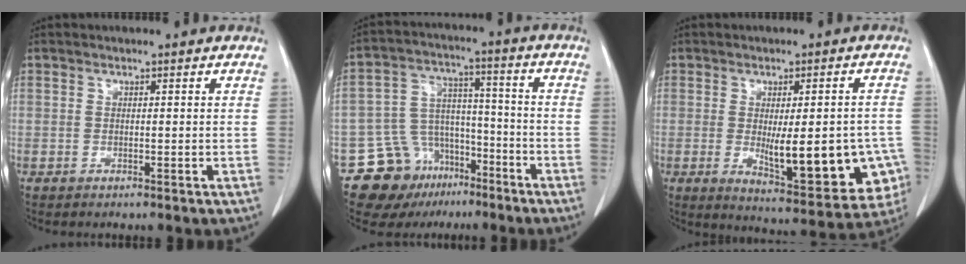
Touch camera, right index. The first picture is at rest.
{"total": 12.7, "force": [-8.5, 8.6, 3.7], "torque": [-0.062, 0.058, -0.129]}
{"total": 17.2, "force": [-3.8, 5.3, 15.9], "torque": [-0.150, 0.003, -0.027]}